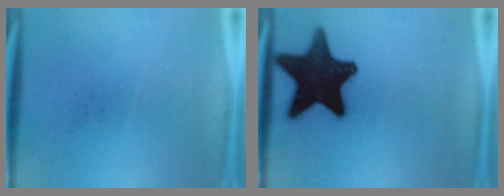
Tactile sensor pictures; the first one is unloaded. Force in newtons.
{"total": 18.1}